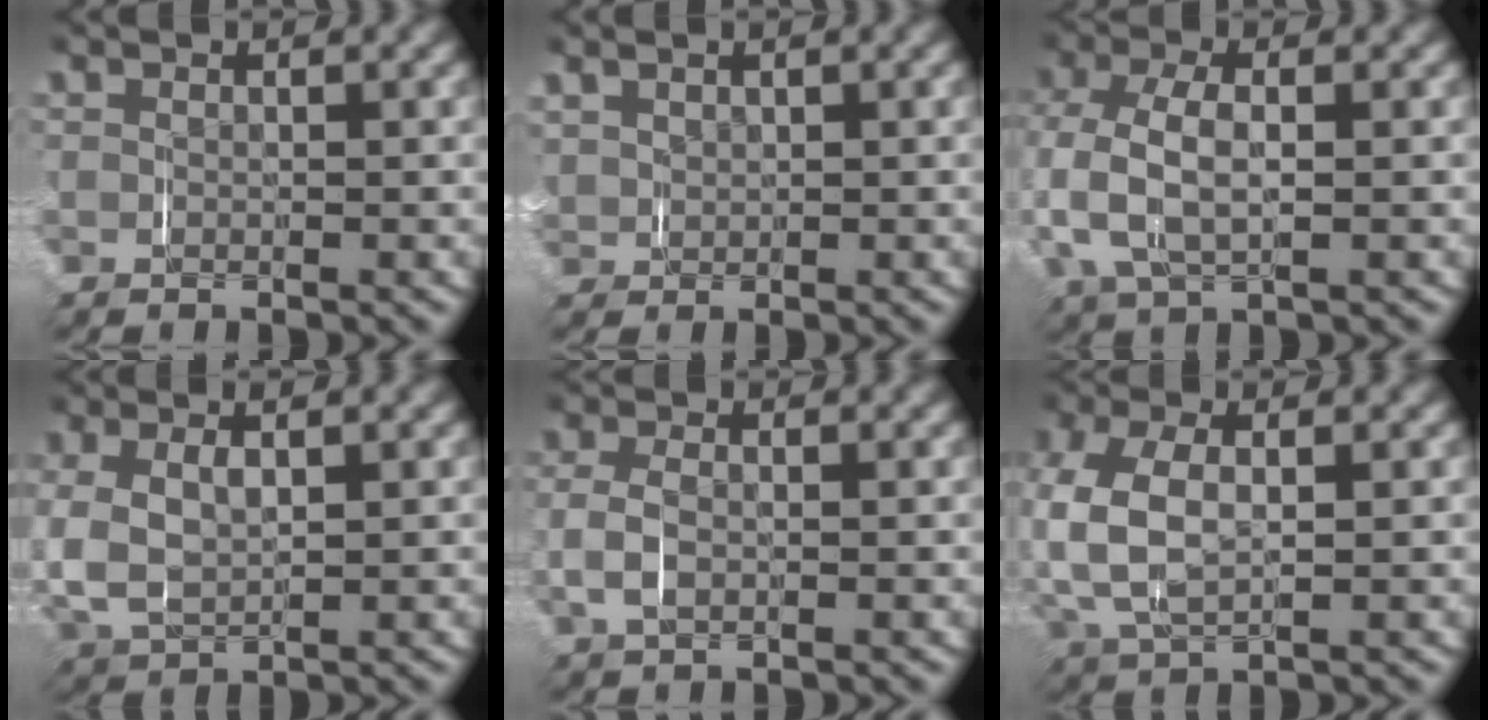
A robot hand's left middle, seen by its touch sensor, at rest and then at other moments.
{"total": 1.8, "force": [1.1, 1.4, 0.5], "torque": [-0.022, 0.003, 0.024]}
{"total": 5.7, "force": [0.2, 3.5, 4.4], "torque": [-0.133, -0.008, 0.012]}
{"total": 5.9, "force": [0.4, 4.5, 3.8], "torque": [-0.113, -0.006, 0.017]}
{"total": 2.4, "force": [-0.1, 1.4, 1.9], "torque": [-0.056, -0.001, 0.002]}
{"total": 6.5, "force": [0.4, 4.3, 4.8], "torque": [-0.145, -0.006, 0.016]}